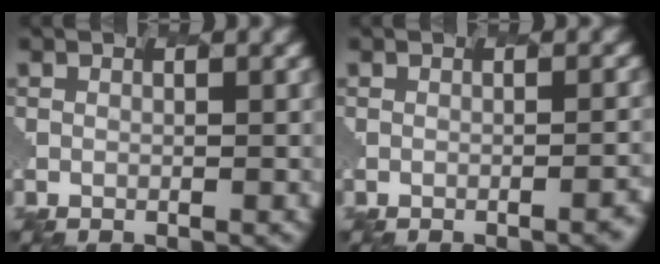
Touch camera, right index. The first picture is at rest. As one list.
[{"total": 2.7, "force": [-1.0, 1.1, 2.3], "torque": [-0.016, -0.003, -0.003]}]